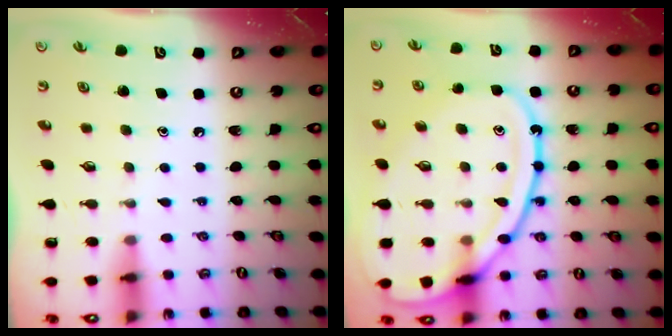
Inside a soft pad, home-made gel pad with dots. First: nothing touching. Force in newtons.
{"total": 20.6, "press": 20.5, "slide": 2.0}